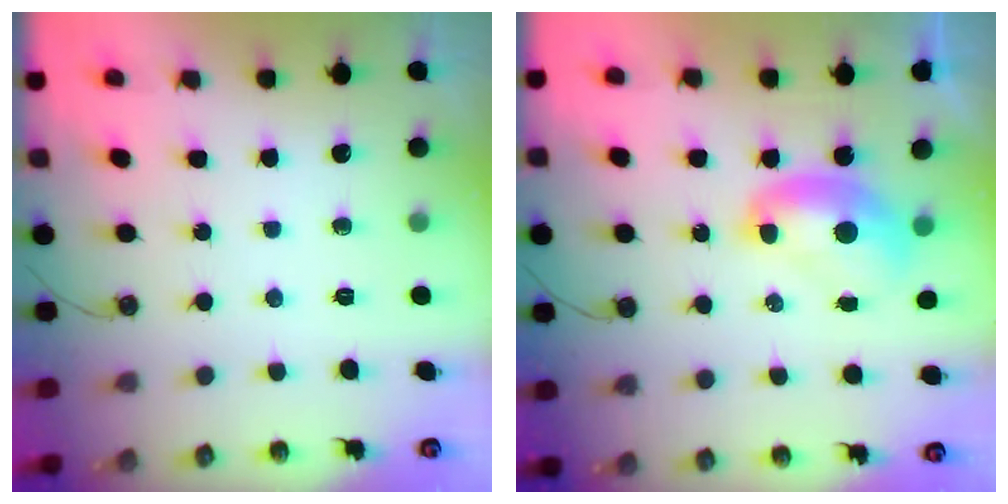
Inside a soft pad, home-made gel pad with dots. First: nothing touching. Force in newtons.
{"total": 2.0, "press": 2.0, "slide": 0.0}